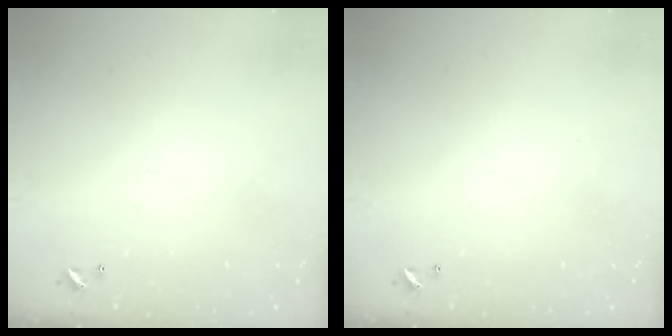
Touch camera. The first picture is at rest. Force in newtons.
{"total": 0.0}